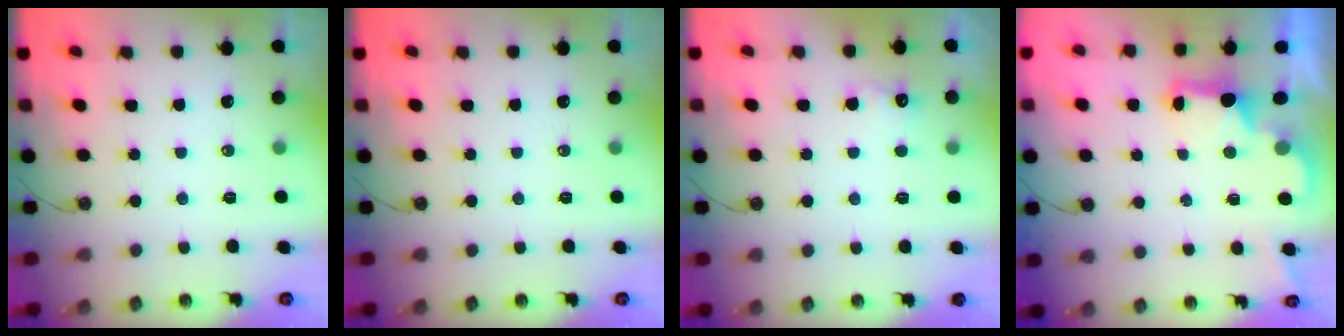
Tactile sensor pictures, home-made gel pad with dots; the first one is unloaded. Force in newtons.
{"total": 0.0}
{"total": 6.8, "press": 6.8, "slide": 1.1}
{"total": 2.4, "press": 2.3, "slide": 0.7}